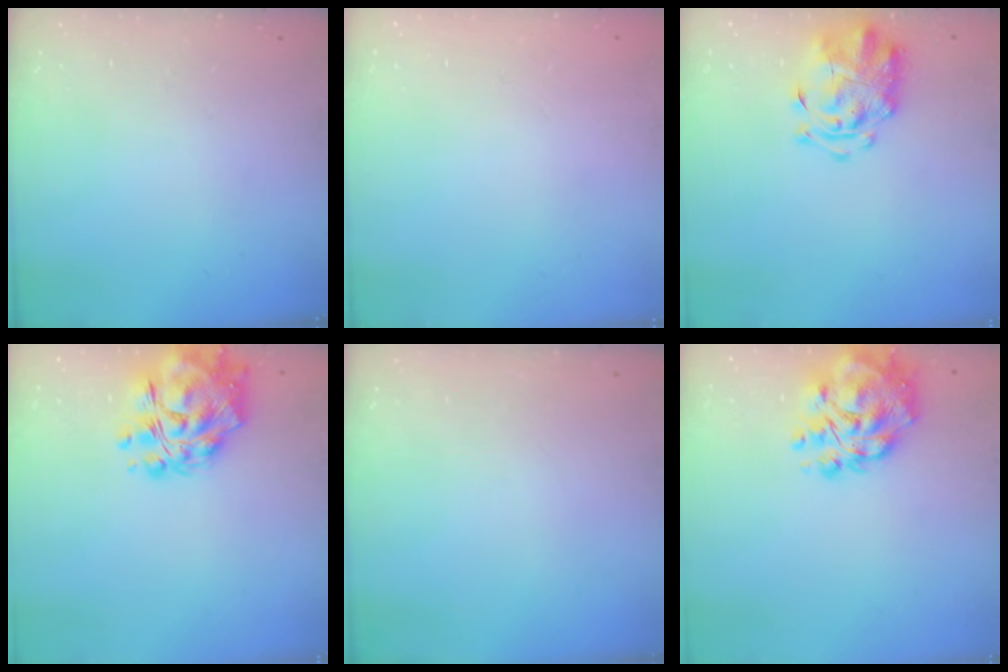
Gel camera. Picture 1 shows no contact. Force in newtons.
{"total": 1.9, "press": 1.9, "slide": 0.2}
{"total": 3.1, "press": 2.9, "slide": 1.0}
{"total": 13.4, "press": 12.5, "slide": 4.7}
{"total": 0.0}
{"total": 11.8, "press": 11.5, "slide": 2.7}